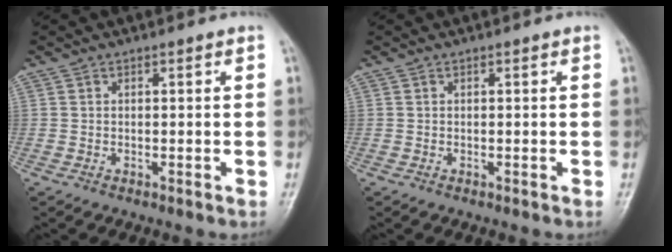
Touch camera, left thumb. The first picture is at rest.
{"total": 0.0}